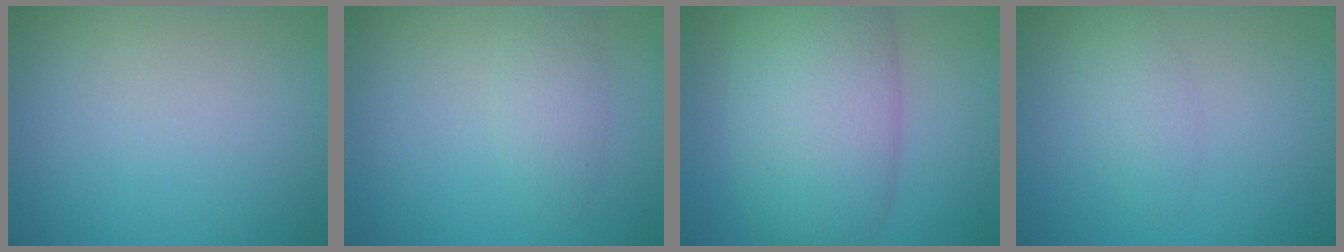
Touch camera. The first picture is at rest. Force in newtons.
{"total": 2.2, "press": 2.2, "slide": 0.1}
{"total": 10.0, "press": 10.0, "slide": 0.5}
{"total": 1.8, "press": 1.8, "slide": 0.1}